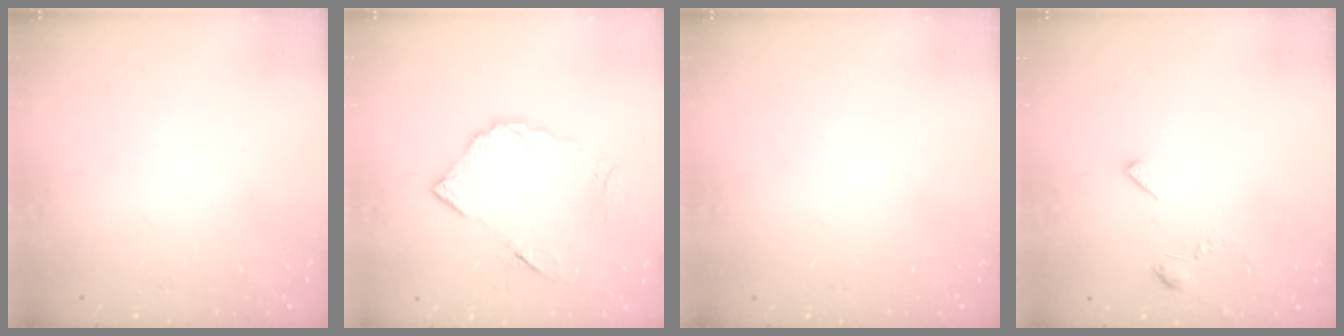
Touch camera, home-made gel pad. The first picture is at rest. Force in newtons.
{"total": 8.9, "press": 8.9, "slide": 0.4}
{"total": 0.0}
{"total": 4.4, "press": 4.4, "slide": 0.7}